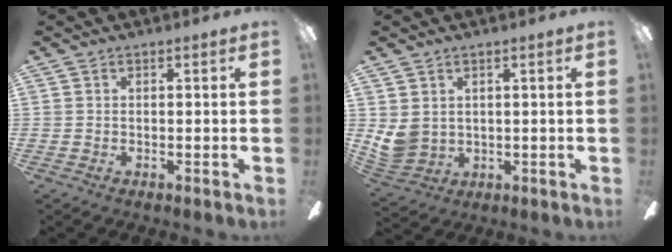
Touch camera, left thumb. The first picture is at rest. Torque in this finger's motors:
{"motor_torque": [0.12, 1.03, 0.52, -0.68, 0.02]}